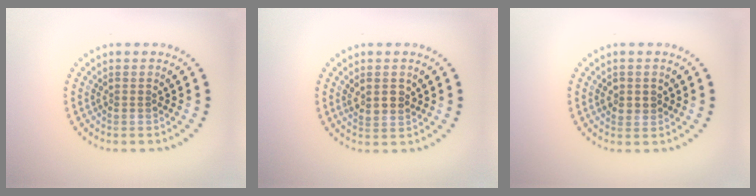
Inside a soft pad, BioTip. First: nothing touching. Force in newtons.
{"total": 2.0, "press": 1.9, "slide": 0.8}
{"total": 1.6, "press": 1.5, "slide": 0.4}